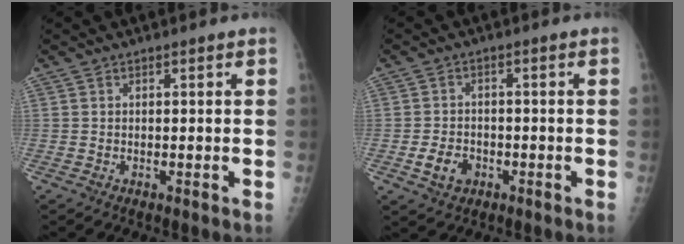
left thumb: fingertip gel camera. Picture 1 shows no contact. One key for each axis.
{"total": 4.4, "fx": -1.6, "fy": 3.4, "fz": 2.3, "tx": -0.031, "ty": 0.007, "tz": -0.024}